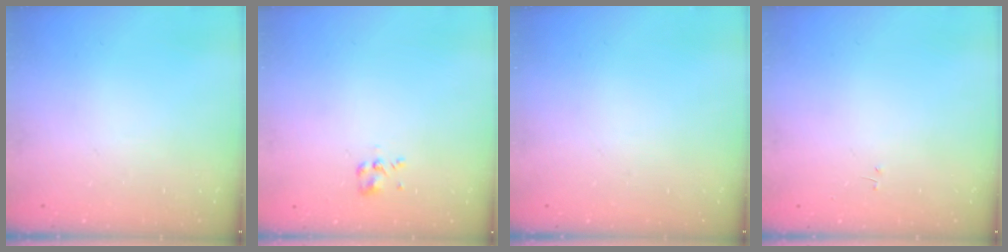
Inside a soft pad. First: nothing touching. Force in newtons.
{"total": 2.3, "press": 2.2, "slide": 0.8}
{"total": 0.0}
{"total": 0.0}